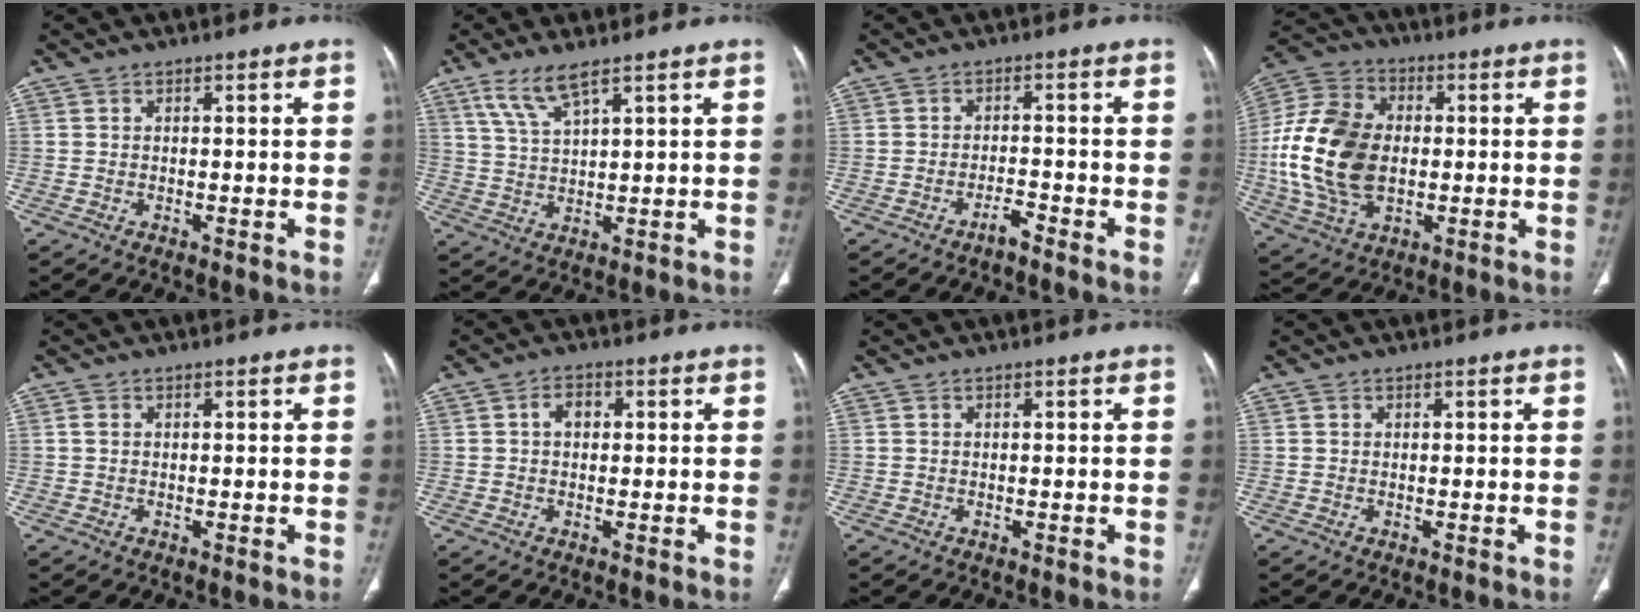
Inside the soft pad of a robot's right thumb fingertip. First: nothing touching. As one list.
[{"total": 6.4, "force": [4.3, 1.4, 4.6], "torque": [-0.100, -0.016, 0.095]}, {"total": 2.2, "force": [-1.9, 0.2, 1.1], "torque": [-0.024, 0.012, -0.033]}, {"total": 19.0, "force": [-0.7, 12.8, 14.1], "torque": [-0.282, 0.010, -0.007]}, {"total": 0.6, "force": [0.0, 0.3, 0.6], "torque": [-0.015, -0.001, 0.000]}, {"total": 2.6, "force": [0.4, 1.8, 1.8], "torque": [-0.026, 0.010, 0.003]}, {"total": 0.0}, {"total": 0.0}]